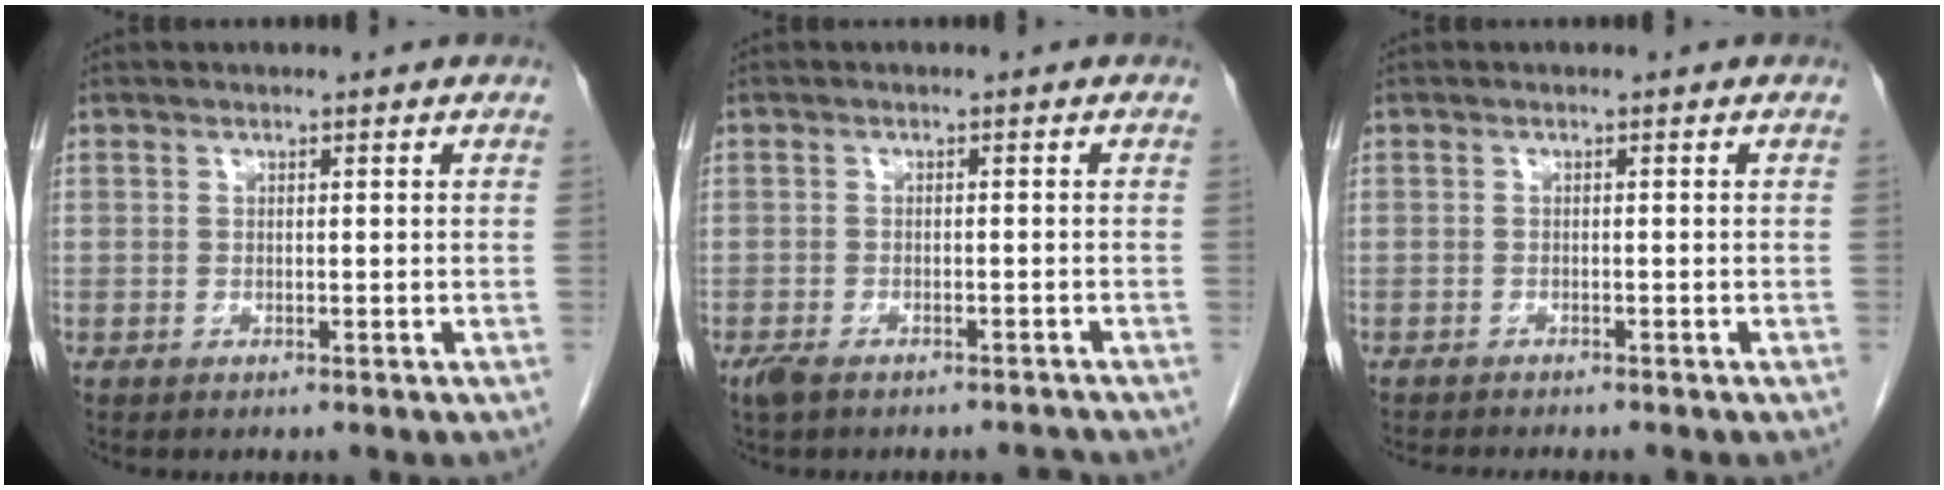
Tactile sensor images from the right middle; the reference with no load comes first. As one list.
[{"total": 5.6, "force": [-4.8, 1.6, 2.3], "torque": [-0.038, -0.003, -0.075]}, {"total": 3.4, "force": [-3.2, 0.3, 1.3], "torque": [-0.016, -0.008, -0.043]}]